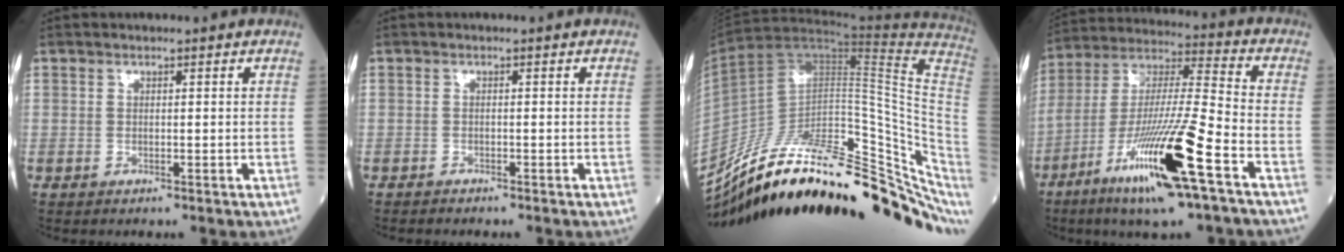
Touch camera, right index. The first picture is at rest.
{"total": 0.9, "force": [-0.9, 0.2, 0.2], "torque": [-0.006, -0.001, -0.015]}
{"total": 32.9, "force": [-22.5, 8.0, 22.5], "torque": [-0.264, 0.010, -0.334]}
{"total": 19.4, "force": [-9.5, 0.7, 16.9], "torque": [-0.343, -0.036, -0.176]}